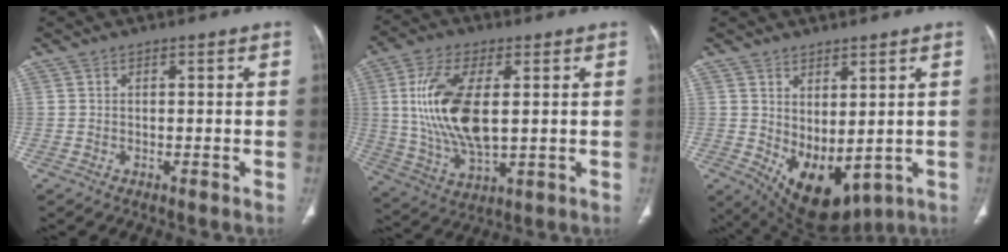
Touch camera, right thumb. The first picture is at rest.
{"total": 16.4, "force": [2.1, 7.7, 14.3], "torque": [-0.288, -0.012, 0.048]}
{"total": 10.9, "force": [-0.5, 6.0, 9.1], "torque": [-0.124, -0.014, 0.029]}